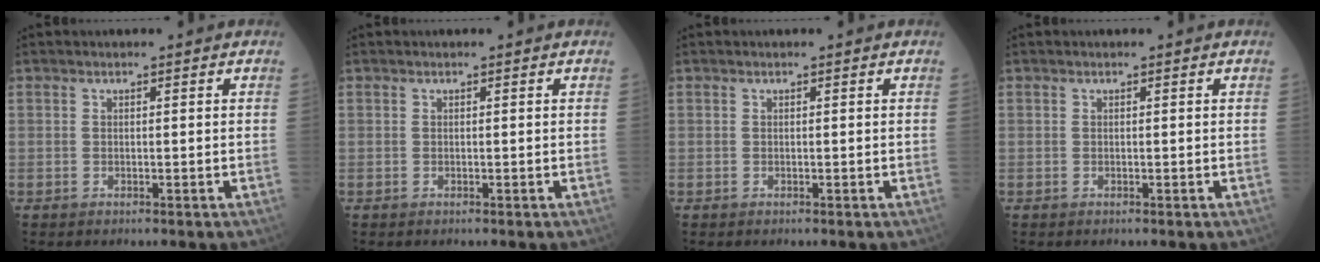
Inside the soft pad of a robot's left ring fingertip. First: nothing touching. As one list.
[{"total": 0.0}, {"total": 0.0}, {"total": 0.0}]